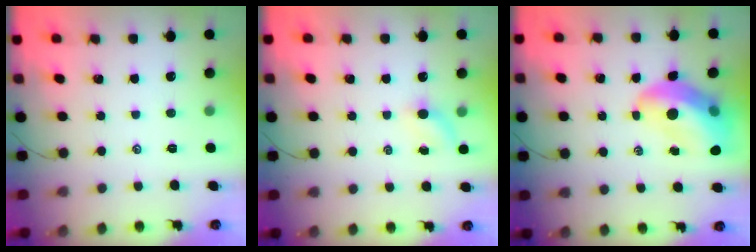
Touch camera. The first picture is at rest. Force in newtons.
{"total": 4.2, "press": 4.0, "slide": 1.4}
{"total": 14.2, "press": 13.6, "slide": 4.1}